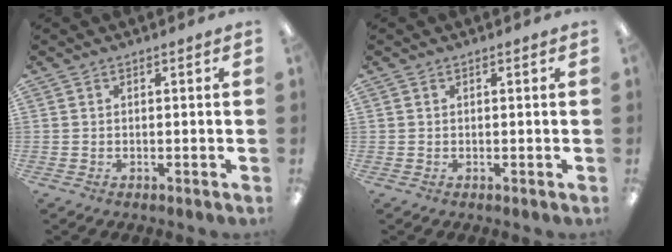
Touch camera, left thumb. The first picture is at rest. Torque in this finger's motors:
{"motor_torque": [-0.17, -0.02, 0.17, -0.09, 0.00]}